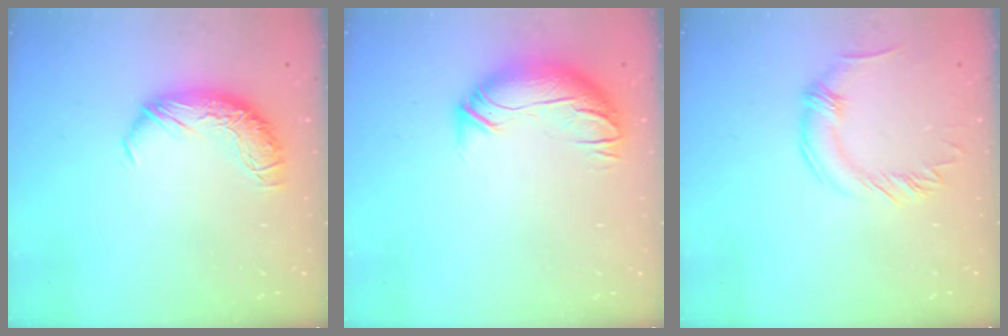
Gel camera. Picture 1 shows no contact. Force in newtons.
{"total": 3.2, "press": 1.3, "slide": 2.9}
{"total": 0.0}